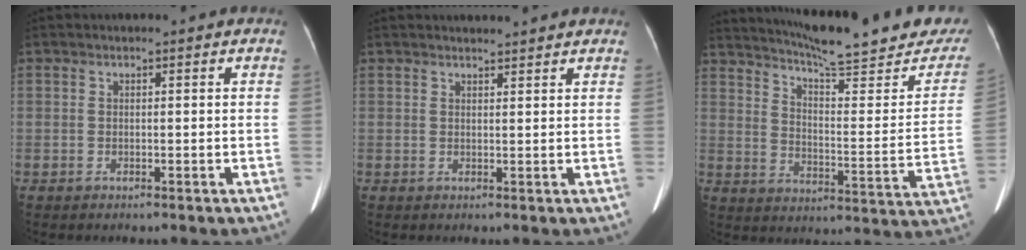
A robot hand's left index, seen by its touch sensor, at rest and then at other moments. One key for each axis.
{"total": 4.1, "fx": 4.0, "fy": 0.4, "fz": 0.9, "tx": -0.015, "ty": 0.016, "tz": 0.047}
{"total": 25.7, "fx": 22.4, "fy": 3.2, "fz": 12.2, "tx": -0.180, "ty": -0.059, "tz": 0.283}